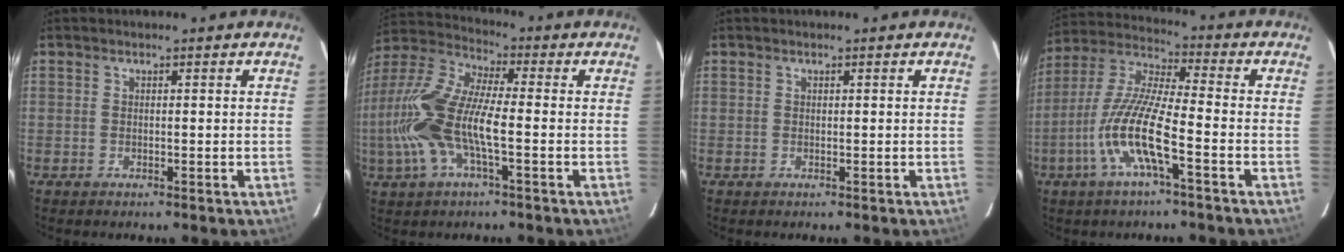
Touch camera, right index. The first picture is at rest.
{"total": 17.0, "force": [-3.1, 5.3, 15.8], "torque": [-0.328, 0.000, -0.068]}
{"total": 0.0}
{"total": 12.7, "force": [-5.1, 1.5, 11.5], "torque": [-0.239, -0.004, -0.105]}